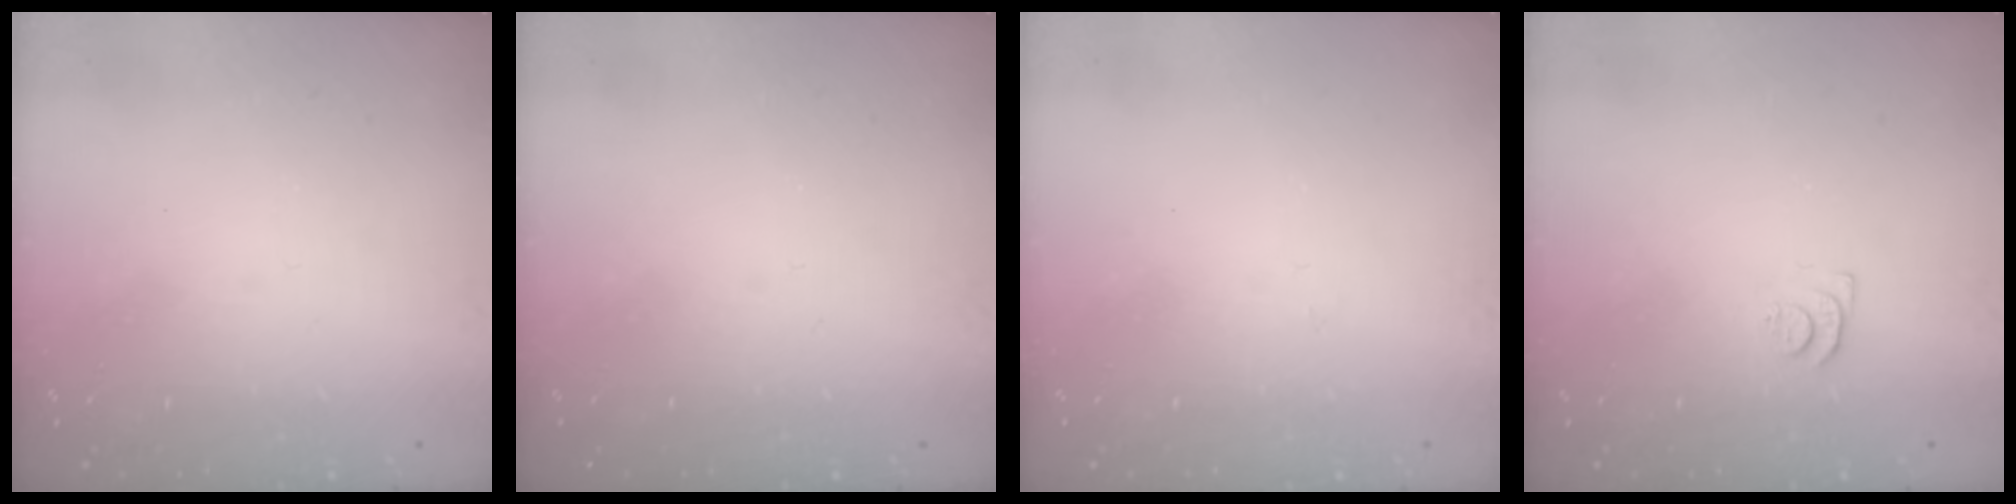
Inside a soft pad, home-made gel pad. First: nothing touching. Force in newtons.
{"total": 0.0}
{"total": 2.8, "press": 2.8, "slide": 0.4}
{"total": 4.1, "press": 4.0, "slide": 0.6}